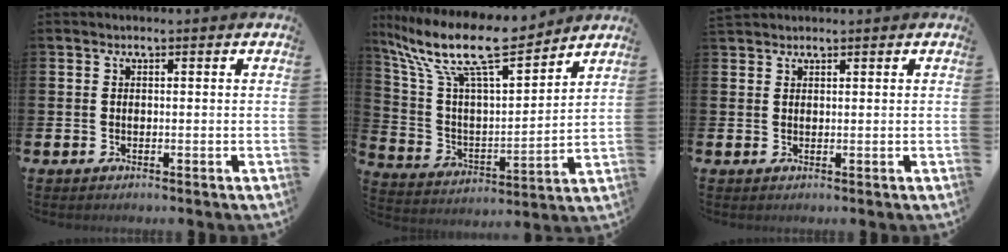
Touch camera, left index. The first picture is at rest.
{"total": 12.9, "force": [10.5, 2.7, 6.9], "torque": [-0.180, -0.059, 0.184]}
{"total": 1.4, "force": [1.4, 0.4, -0.1], "torque": [-0.001, 0.003, 0.027]}